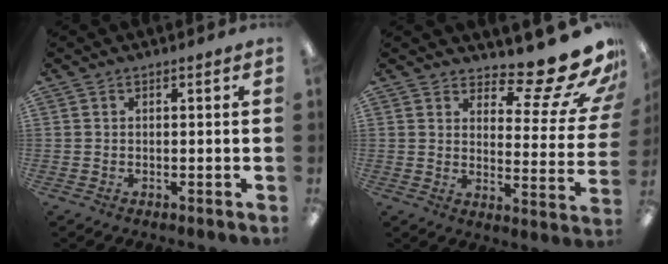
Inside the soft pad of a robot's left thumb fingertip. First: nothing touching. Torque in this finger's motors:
{"motor_torque": [0.15, 0.25, -0.38, 0.01, 0.03]}